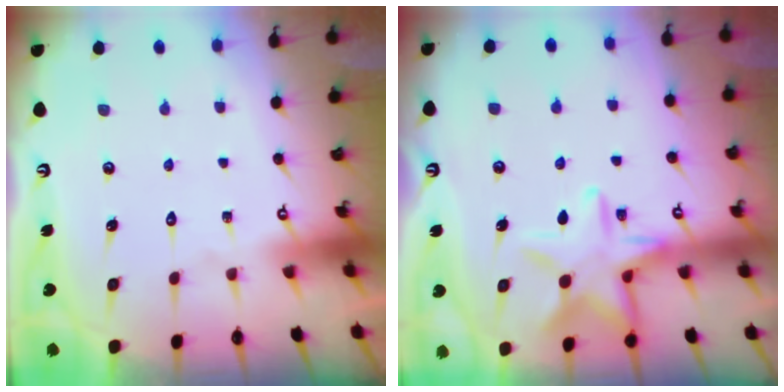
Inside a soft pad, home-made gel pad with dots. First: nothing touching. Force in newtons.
{"total": 14.4, "press": 14.4, "slide": 1.1}